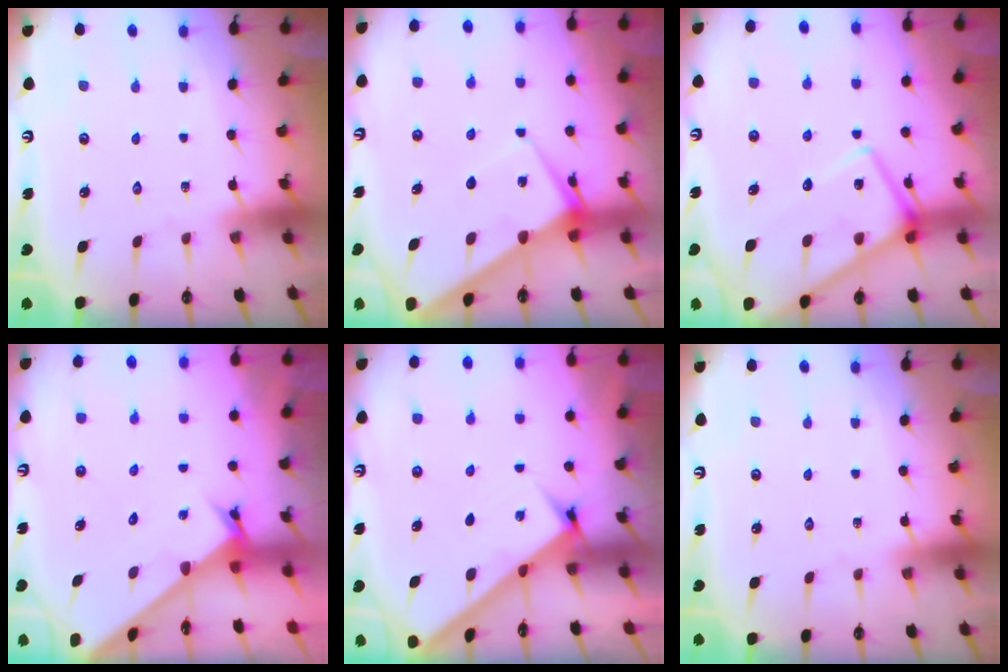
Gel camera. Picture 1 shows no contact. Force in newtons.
{"total": 6.5, "press": 6.5, "slide": 0.5}
{"total": 13.6, "press": 13.5, "slide": 1.4}
{"total": 2.6, "press": 2.6, "slide": 0.3}
{"total": 2.9, "press": 2.9, "slide": 0.0}
{"total": 0.0}